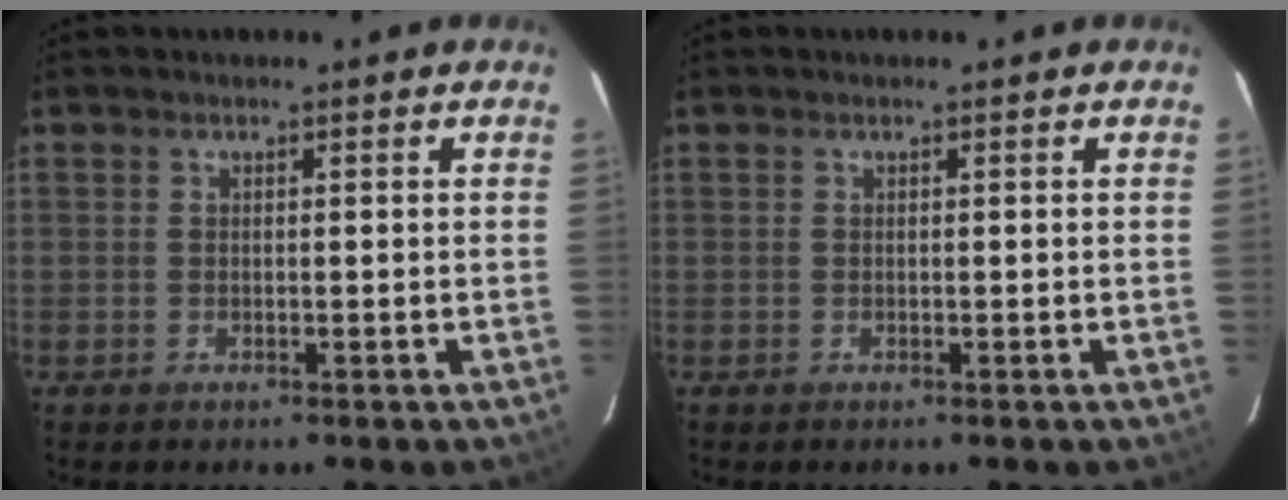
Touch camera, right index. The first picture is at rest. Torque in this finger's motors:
{"motor_torque": [0.00, 0.00, 0.02, 0.00]}